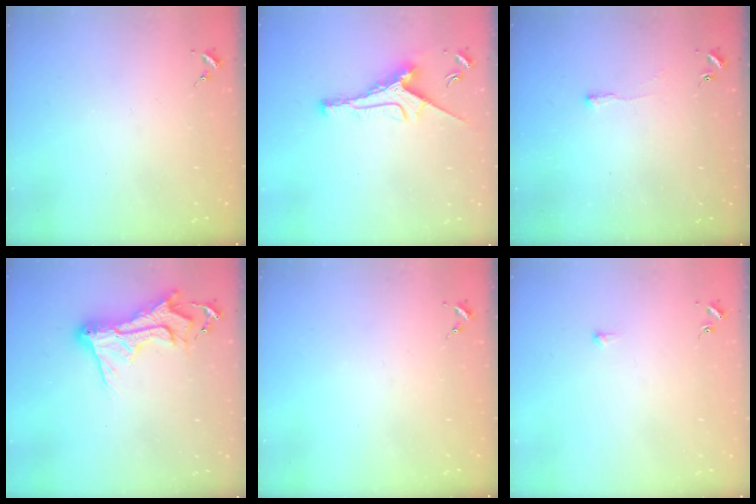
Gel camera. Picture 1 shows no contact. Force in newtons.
{"total": 9.2, "press": 9.2, "slide": 0.5}
{"total": 2.5, "press": 2.5, "slide": 0.5}
{"total": 16.2, "press": 16.2, "slide": 1.2}
{"total": 0.0}
{"total": 2.9, "press": 2.8, "slide": 0.6}